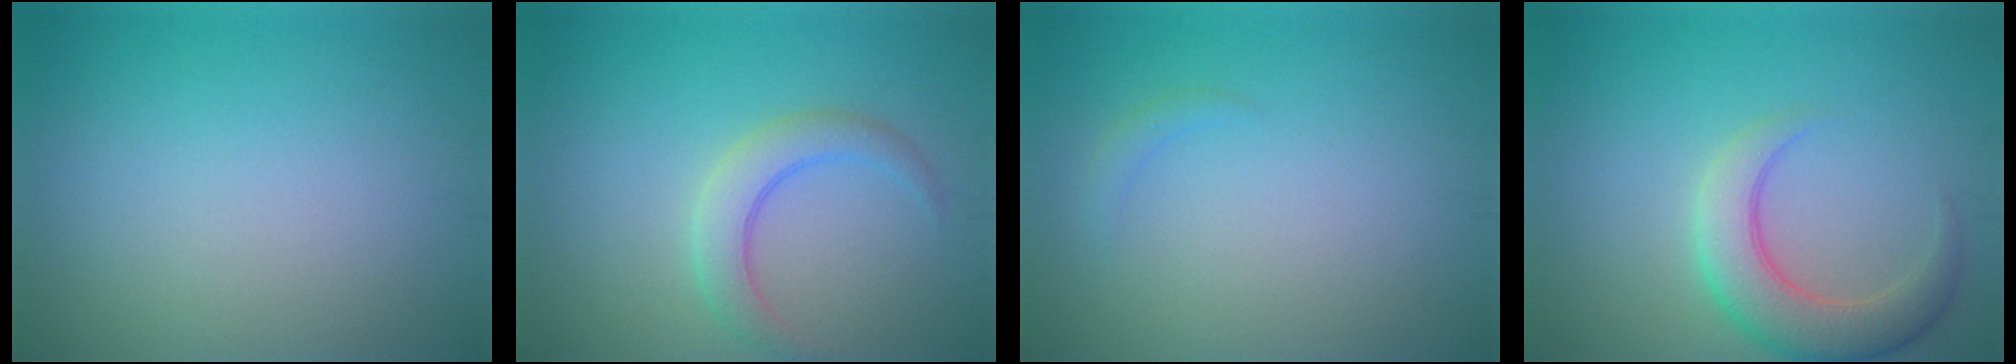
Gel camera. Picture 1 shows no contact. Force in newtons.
{"total": 3.0, "press": 3.0, "slide": 0.0}
{"total": 0.8, "press": 0.8, "slide": 0.1}
{"total": 4.9, "press": 4.9, "slide": 0.5}